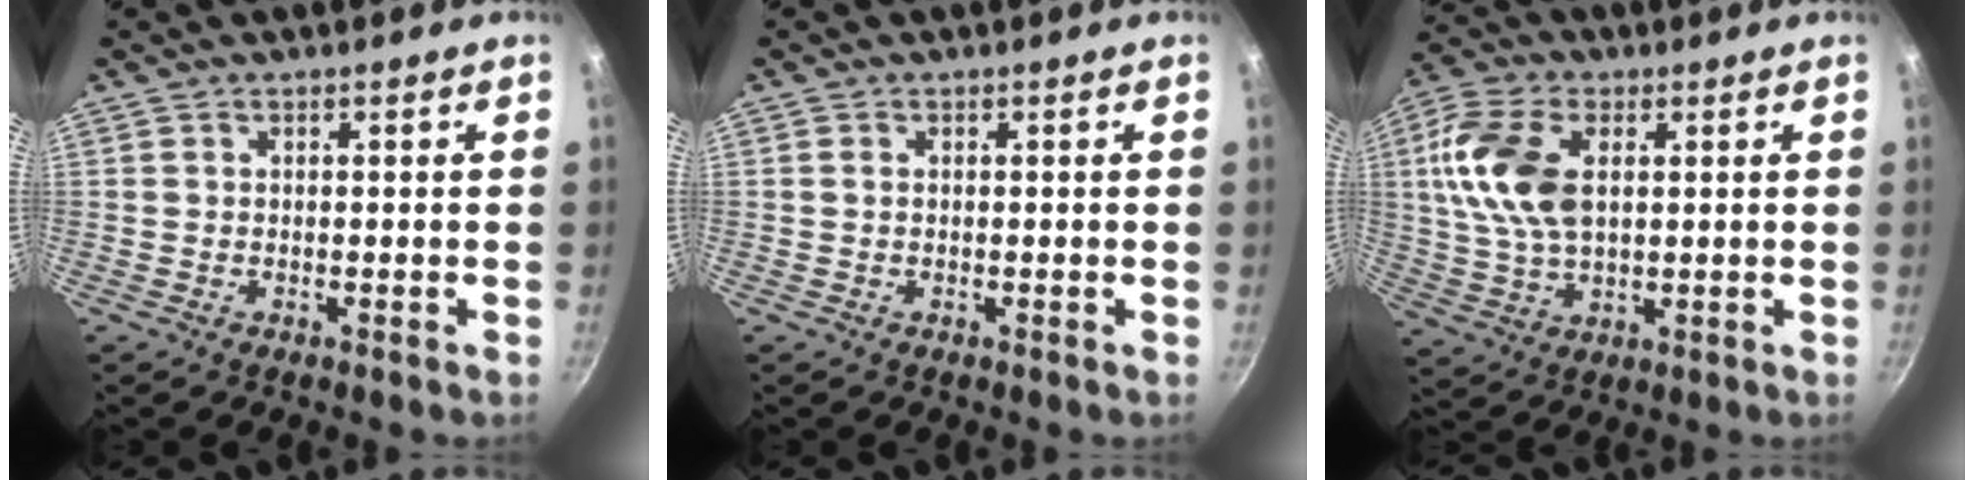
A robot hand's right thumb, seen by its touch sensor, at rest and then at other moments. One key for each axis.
{"total": 0.5, "fx": 0.1, "fy": 0.4, "fz": 0.4, "tx": -0.007, "ty": 0.001, "tz": 0.002}
{"total": 13.6, "fx": 2.8, "fy": 8.1, "fz": 10.5, "tx": -0.199, "ty": 0.003, "tz": 0.047}